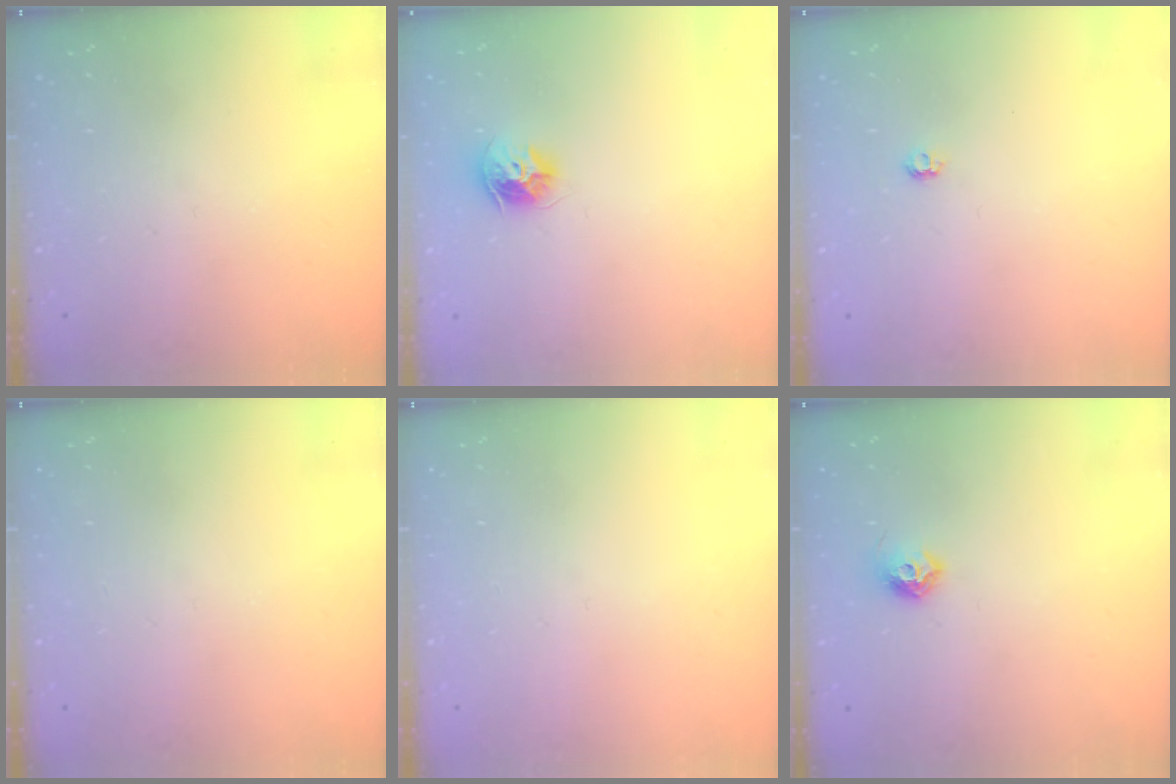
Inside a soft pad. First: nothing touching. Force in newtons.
{"total": 8.5, "press": 8.5, "slide": 0.4}
{"total": 3.9, "press": 3.8, "slide": 0.5}
{"total": 0.0}
{"total": 0.0}
{"total": 7.2, "press": 7.1, "slide": 0.9}